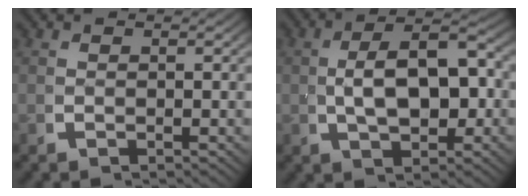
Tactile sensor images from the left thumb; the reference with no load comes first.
{"total": 7.6, "force": [0.1, 4.4, 6.2], "torque": [-0.100, -0.009, 0.012]}